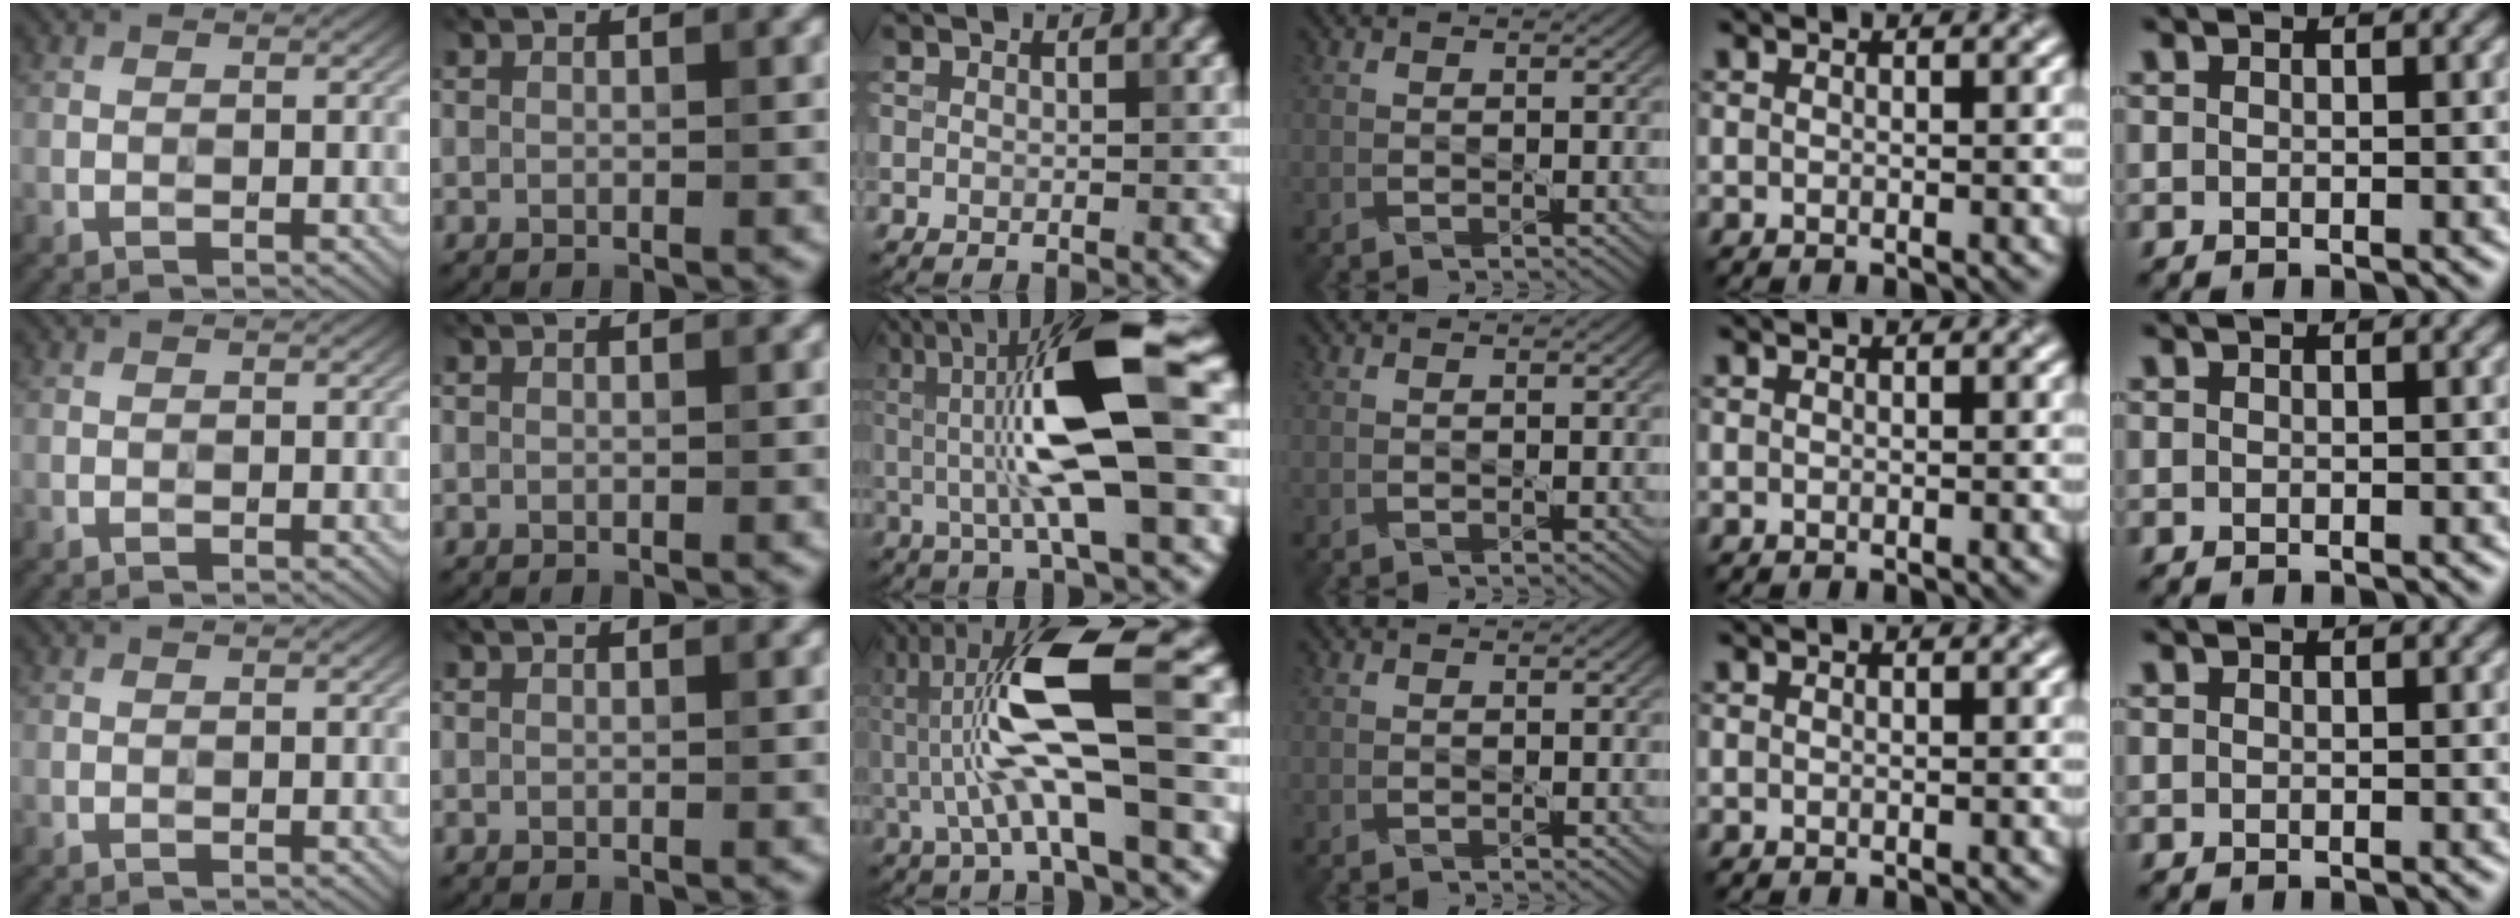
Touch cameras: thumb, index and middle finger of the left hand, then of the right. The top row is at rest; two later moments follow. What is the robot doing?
{"motion": "dispense", "object": "spray bottle"}